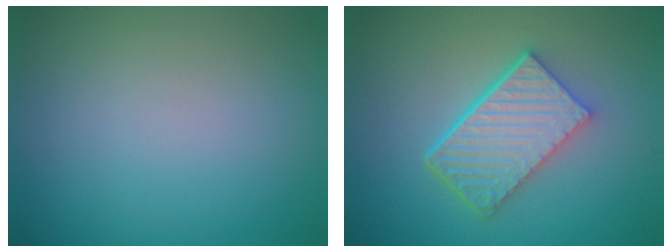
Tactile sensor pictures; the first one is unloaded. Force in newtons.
{"total": 5.8, "press": 4.3, "slide": 3.9}